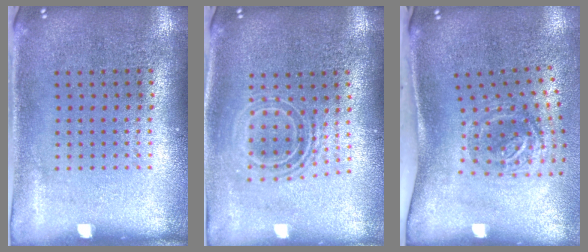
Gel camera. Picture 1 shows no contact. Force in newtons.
{"total": 1.6, "press": 1.2, "slide": 1.0}
{"total": 1.9, "press": 1.2, "slide": 1.6}